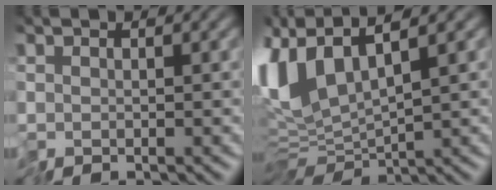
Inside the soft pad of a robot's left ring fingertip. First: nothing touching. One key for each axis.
{"total": 8.0, "fx": 2.8, "fy": 3.2, "fz": 6.8, "tx": -0.164, "ty": 0.007, "tz": 0.051}